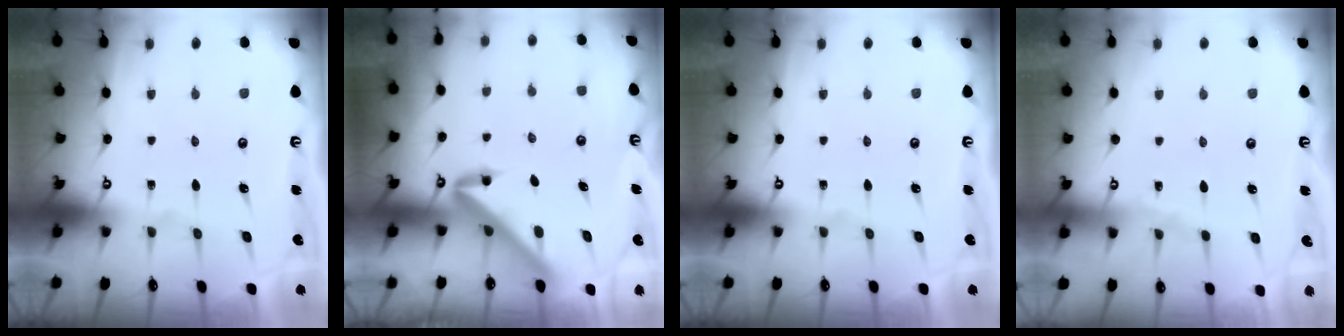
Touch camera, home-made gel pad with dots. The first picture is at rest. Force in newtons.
{"total": 5.1, "press": 5.0, "slide": 0.4}
{"total": 0.0}
{"total": 2.2, "press": 2.2, "slide": 0.3}